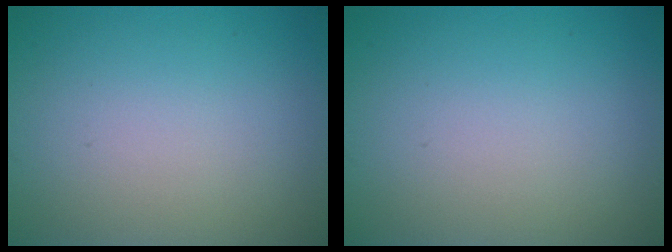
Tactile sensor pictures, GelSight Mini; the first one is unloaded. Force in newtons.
{"total": 0.0}